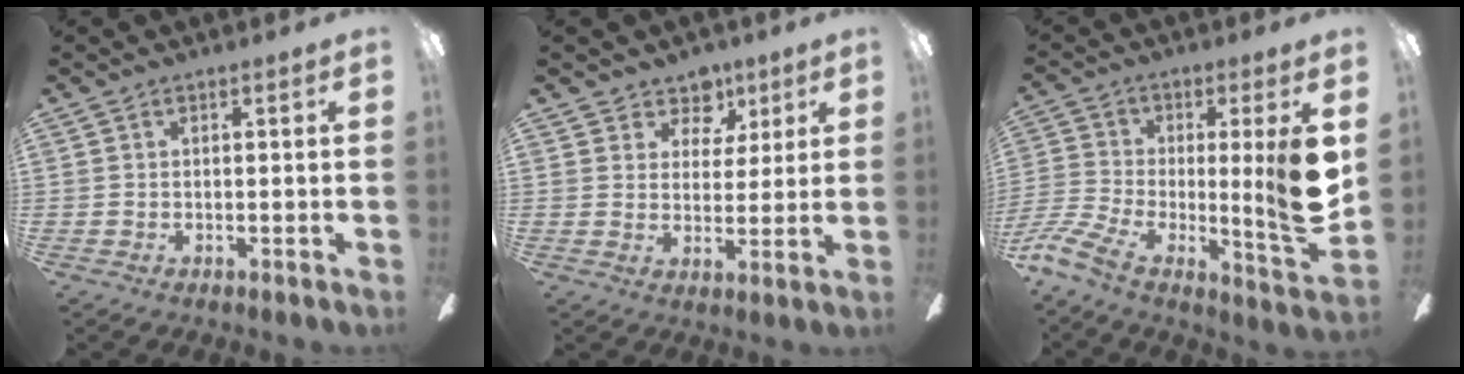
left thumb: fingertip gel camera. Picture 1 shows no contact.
{"total": 7.3, "force": [4.8, 5.3, 1.5], "torque": [-0.023, -0.026, 0.090]}
{"total": 17.5, "force": [-1.2, 4.8, 16.8], "torque": [-0.296, -0.015, -0.019]}